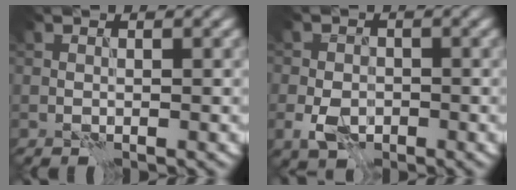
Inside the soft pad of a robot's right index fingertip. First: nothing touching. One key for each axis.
{"total": 3.6, "fx": -1.3, "fy": 2.7, "fz": 2.1, "tx": -0.042, "ty": -0.006, "tz": -0.029}